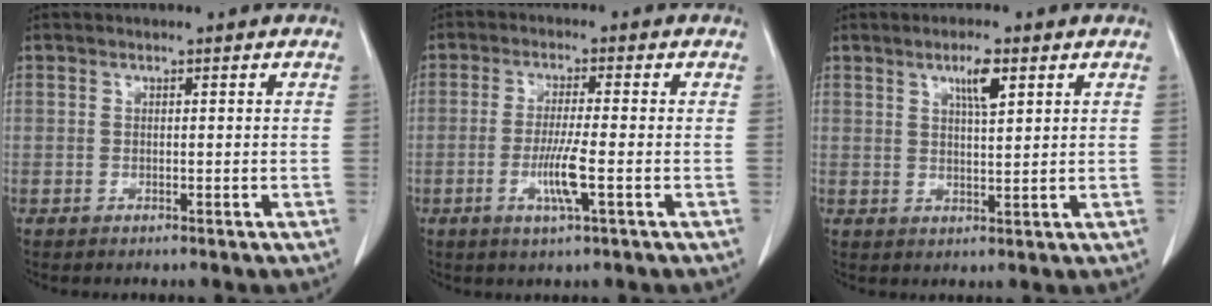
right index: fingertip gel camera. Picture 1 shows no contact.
{"total": 5.7, "force": [-1.7, -0.1, 5.5], "torque": [-0.107, -0.012, -0.032]}
{"total": 4.3, "force": [2.2, 0.7, 3.7], "torque": [-0.065, -0.001, 0.039]}